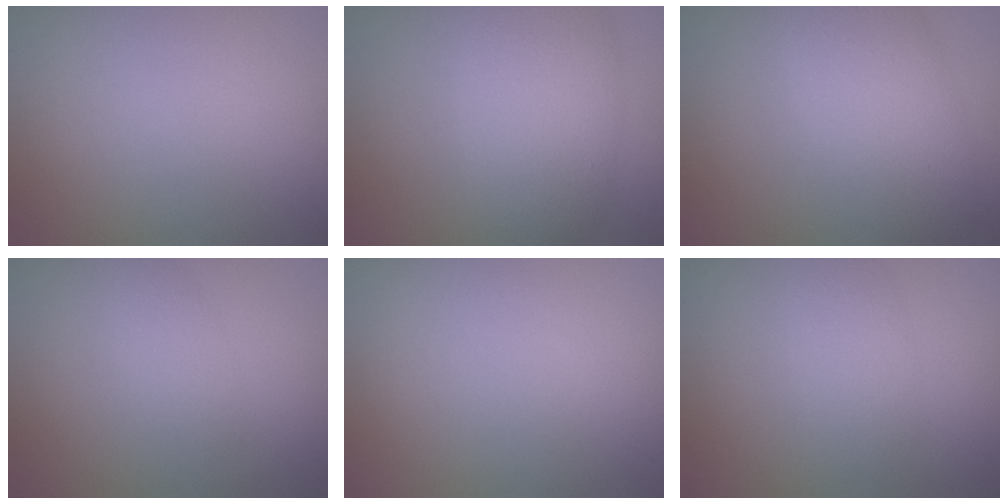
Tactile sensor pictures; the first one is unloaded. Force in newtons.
{"total": 6.8, "press": 6.8, "slide": 0.5}
{"total": 5.8, "press": 5.7, "slide": 0.4}
{"total": 1.5, "press": 1.5, "slide": 0.1}
{"total": 0.0}
{"total": 2.4, "press": 2.4, "slide": 0.2}